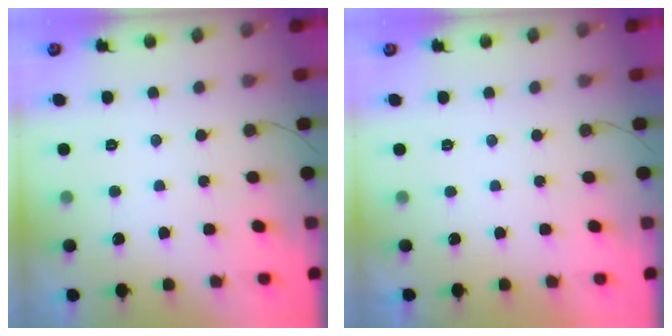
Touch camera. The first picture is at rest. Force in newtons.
{"total": 2.4, "press": 2.3, "slide": 0.4}